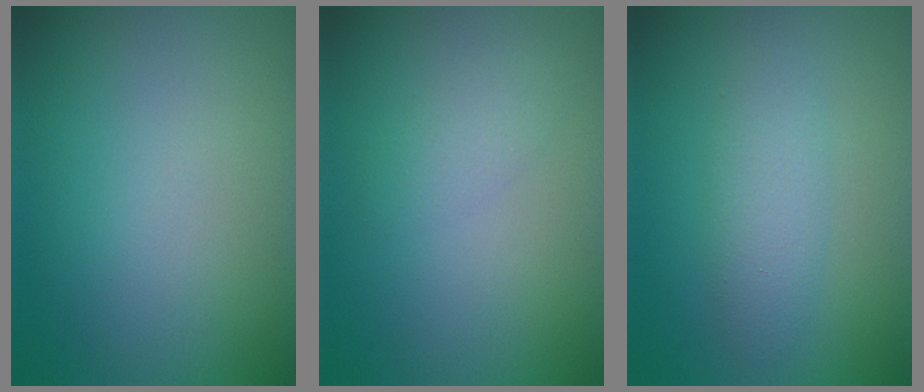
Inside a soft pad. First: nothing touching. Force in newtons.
{"total": 1.6, "press": 1.6, "slide": 0.1}
{"total": 2.7, "press": 2.7, "slide": 0.1}